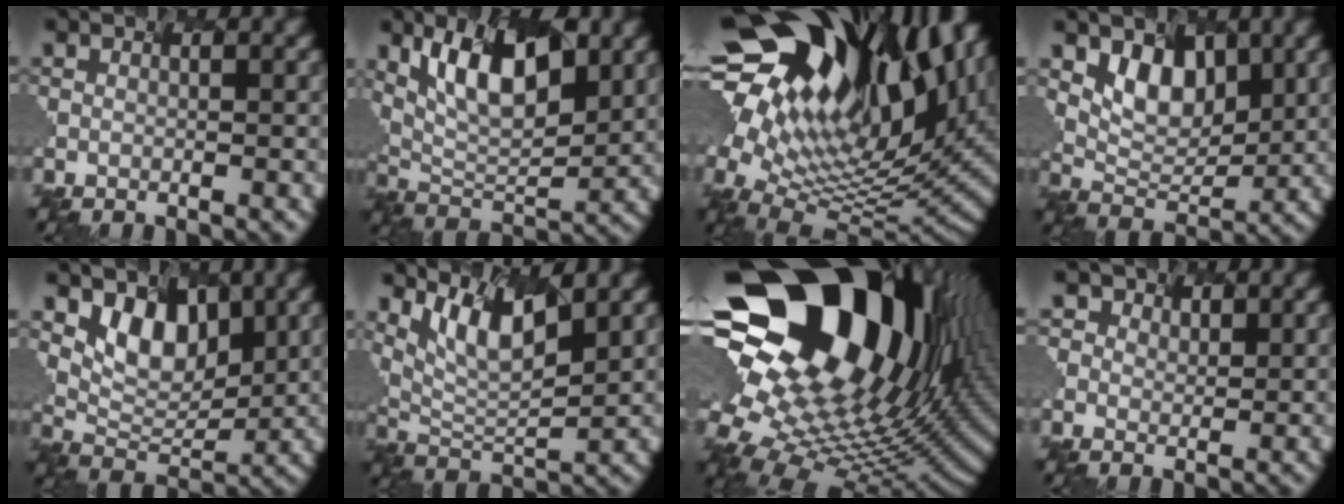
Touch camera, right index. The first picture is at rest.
{"total": 6.9, "force": [2.9, 3.1, 5.4], "torque": [-0.105, -0.006, 0.061]}
{"total": 18.8, "force": [8.0, 9.7, 14.0], "torque": [-0.227, 0.006, 0.163]}
{"total": 3.3, "force": [1.3, 2.3, 2.0], "torque": [-0.043, -0.013, 0.035]}
{"total": 3.8, "force": [1.6, 2.5, 2.4], "torque": [-0.049, -0.015, 0.041]}
{"total": 4.8, "force": [3.0, 1.3, 3.6], "torque": [-0.083, -0.012, 0.073]}
{"total": 21.3, "force": [7.2, 13.5, 14.9], "torque": [-0.291, 0.014, 0.158]}
{"total": 1.4, "force": [0.9, 0.6, -0.8], "torque": [0.003, -0.007, 0.027]}